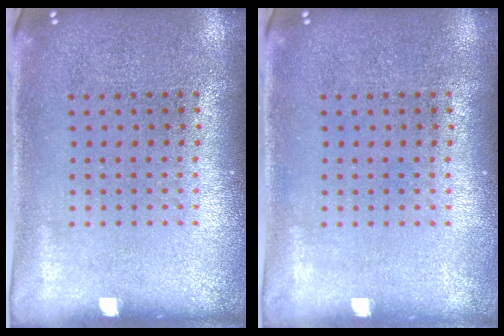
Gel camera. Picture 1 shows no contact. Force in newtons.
{"total": 0.0}